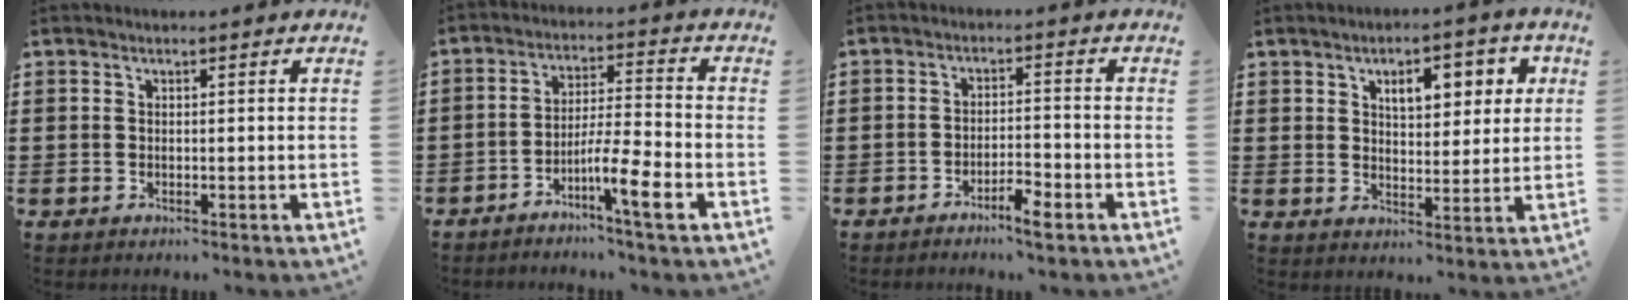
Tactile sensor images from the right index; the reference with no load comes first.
{"total": 7.7, "force": [-4.4, 0.5, 6.3], "torque": [-0.117, -0.002, -0.083]}
{"total": 3.5, "force": [-3.0, 0.6, 1.8], "torque": [-0.033, 0.008, -0.057]}
{"total": 6.8, "force": [3.0, 3.3, 5.1], "torque": [-0.080, 0.001, 0.043]}